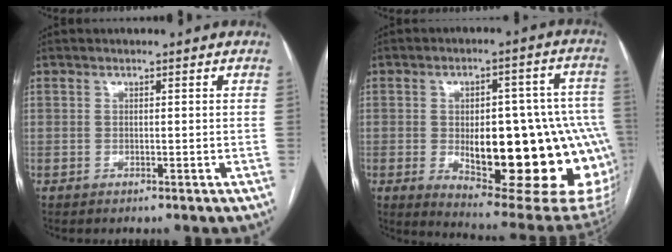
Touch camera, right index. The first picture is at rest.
{"total": 26.1, "force": [-4.7, 8.5, 24.3], "torque": [-0.238, 0.014, -0.038]}